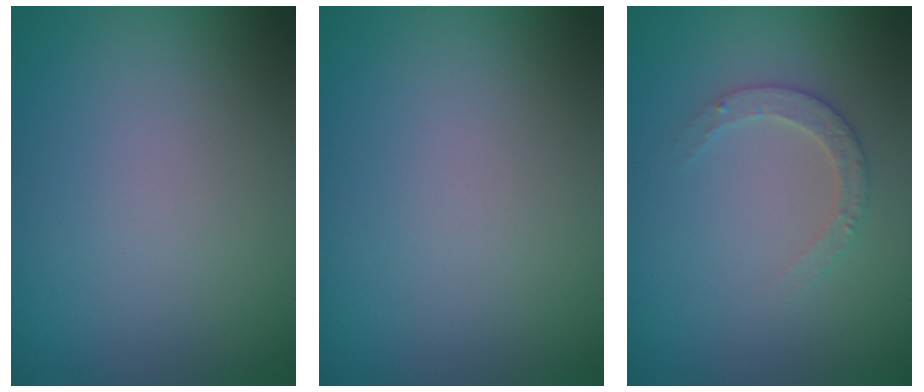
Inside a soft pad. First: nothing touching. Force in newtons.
{"total": 0.0}
{"total": 2.1, "press": 2.1, "slide": 0.3}